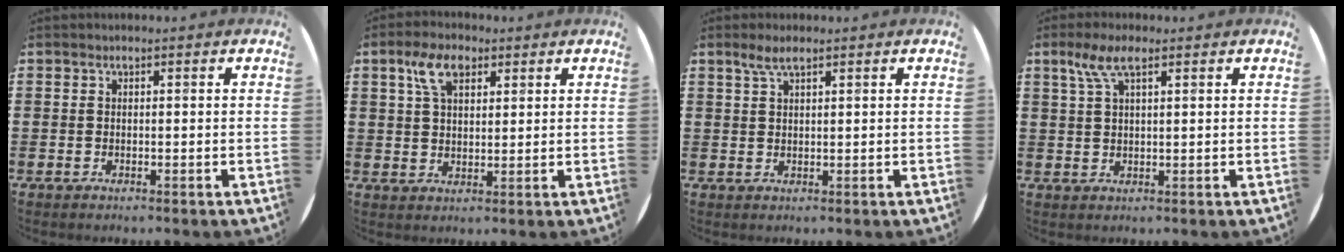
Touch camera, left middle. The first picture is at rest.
{"total": 5.5, "force": [3.1, 2.9, 3.4], "torque": [-0.070, 0.009, 0.054]}
{"total": 2.6, "force": [1.8, 0.6, 1.8], "torque": [-0.037, 0.005, 0.031]}
{"total": 4.4, "force": [2.5, 1.2, 3.4], "torque": [-0.073, 0.008, 0.043]}